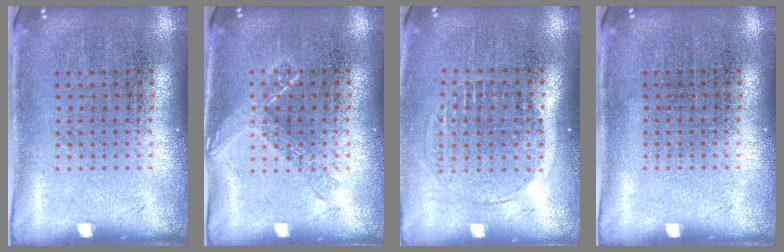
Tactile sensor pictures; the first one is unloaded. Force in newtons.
{"total": 1.0, "press": 0.9, "slide": 0.3}
{"total": 1.4, "press": 1.2, "slide": 0.7}
{"total": 0.0}